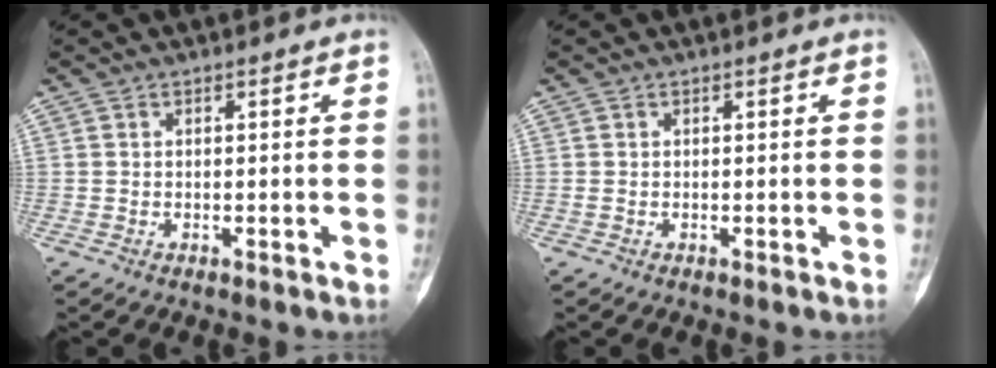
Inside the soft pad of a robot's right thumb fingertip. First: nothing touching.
{"total": 0.0}